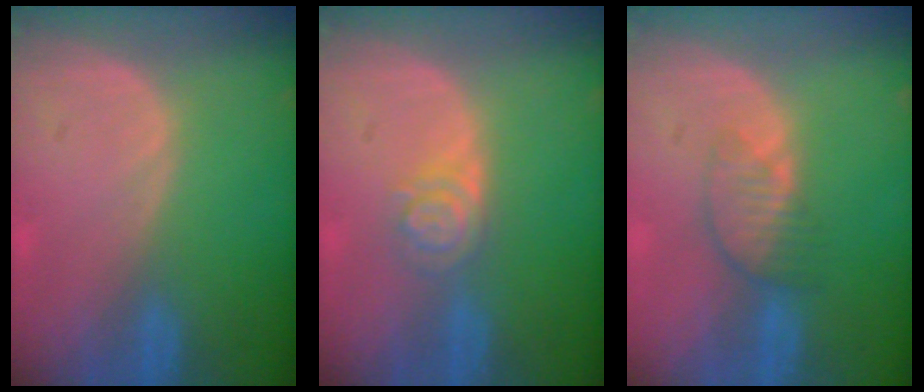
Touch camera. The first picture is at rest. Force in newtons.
{"total": 4.1, "press": 3.8, "slide": 1.7}
{"total": 3.8, "press": 3.5, "slide": 1.6}